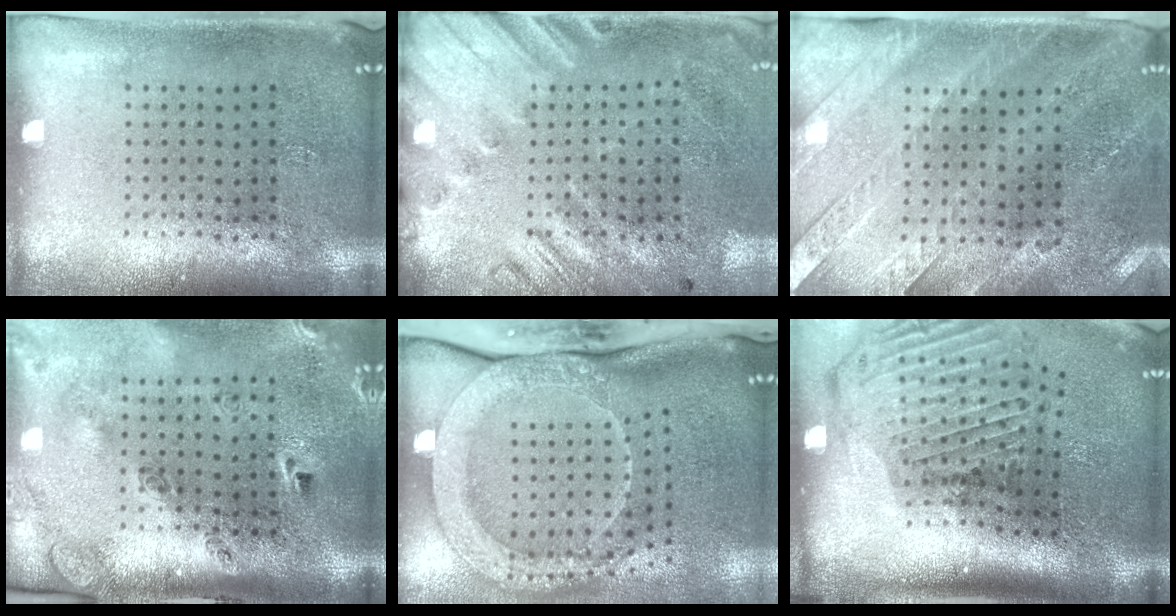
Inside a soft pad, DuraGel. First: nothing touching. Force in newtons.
{"total": 2.6, "press": 1.8, "slide": 1.8}
{"total": 2.9, "press": 2.7, "slide": 1.3}
{"total": 3.0, "press": 2.0, "slide": 2.2}
{"total": 2.7, "press": 2.2, "slide": 1.6}
{"total": 3.0, "press": 2.1, "slide": 2.2}